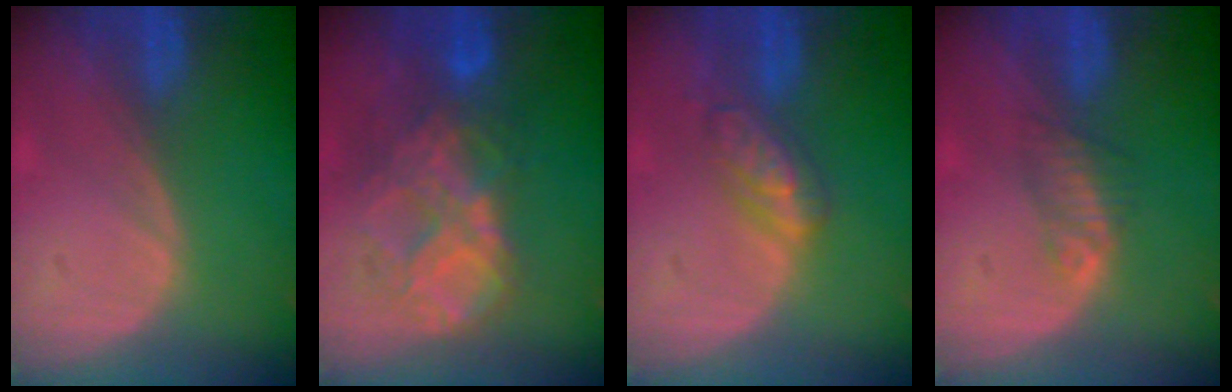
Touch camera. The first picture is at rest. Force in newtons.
{"total": 9.0, "press": 7.7, "slide": 4.6}
{"total": 4.6, "press": 4.4, "slide": 1.4}
{"total": 2.3, "press": 2.1, "slide": 0.8}